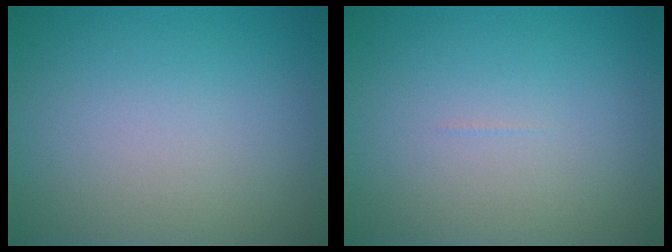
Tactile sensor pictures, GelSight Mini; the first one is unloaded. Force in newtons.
{"total": 0.0}